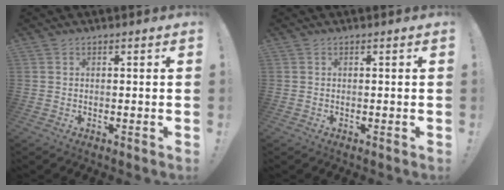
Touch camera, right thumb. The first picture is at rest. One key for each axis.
{"total": 0.0}